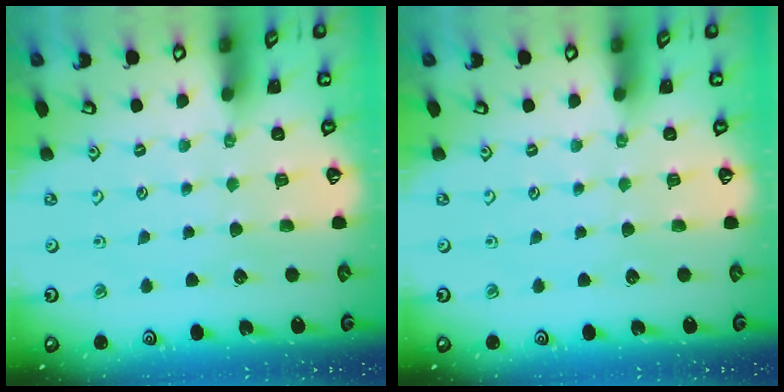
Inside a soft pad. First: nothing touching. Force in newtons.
{"total": 0.0}